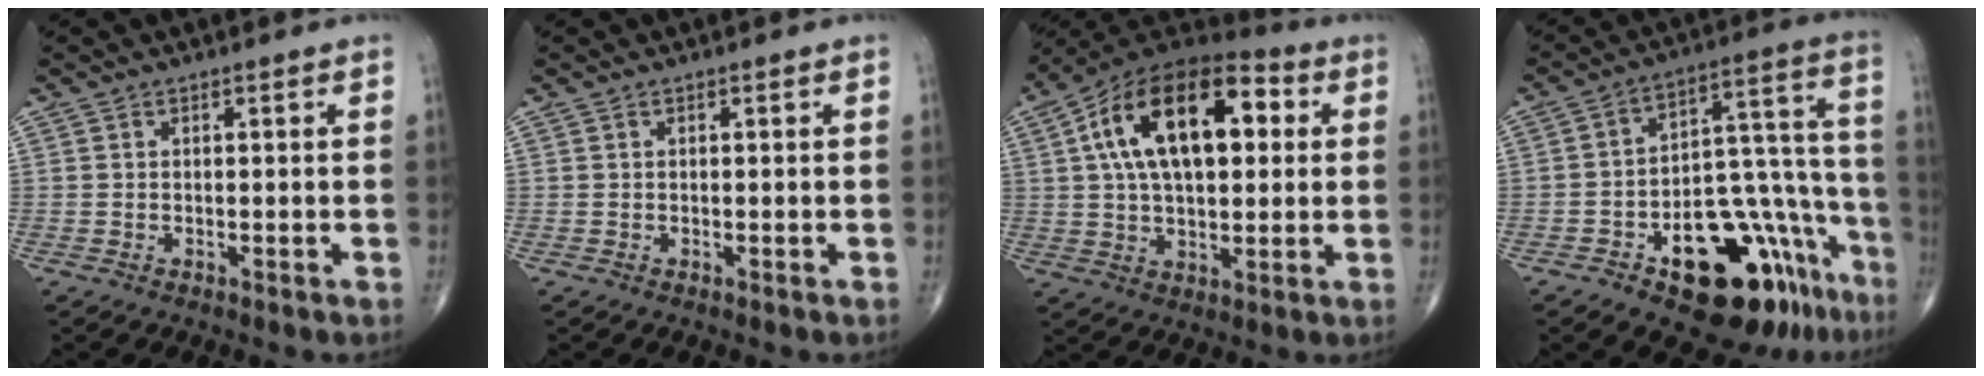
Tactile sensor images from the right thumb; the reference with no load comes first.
{"total": 0.0}
{"total": 21.7, "force": [4.9, 11.5, 17.7], "torque": [-0.281, 0.023, 0.068]}
{"total": 22.5, "force": [-12.5, 10.7, 15.4], "torque": [-0.131, 0.114, -0.173]}